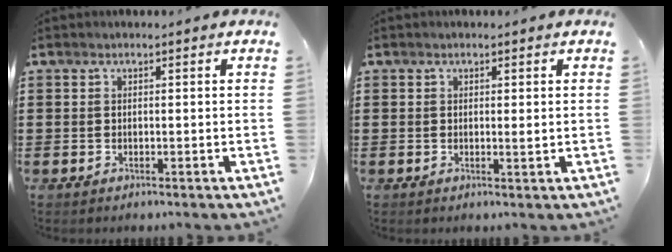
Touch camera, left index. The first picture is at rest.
{"total": 1.0, "force": [0.3, 0.3, 0.9], "torque": [-0.009, -0.001, 0.004]}